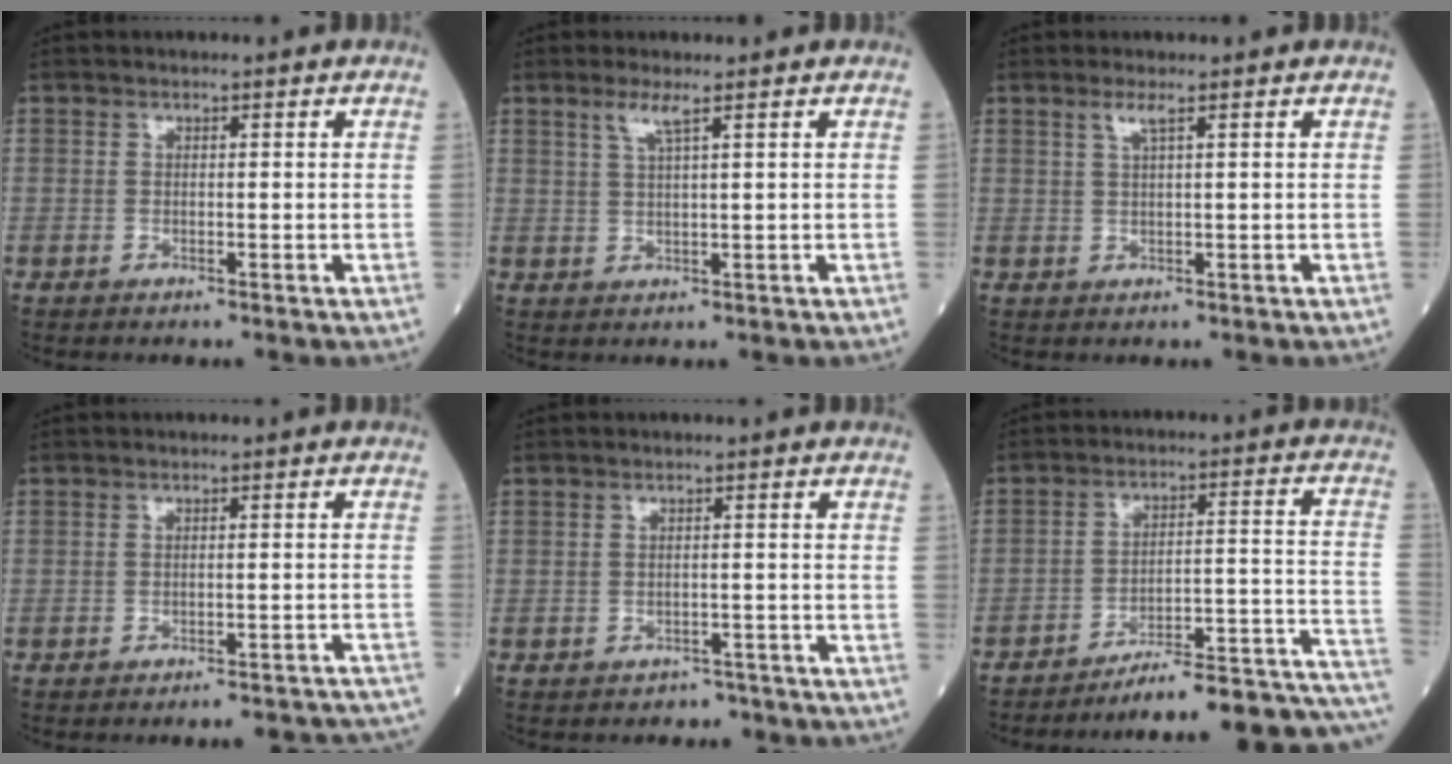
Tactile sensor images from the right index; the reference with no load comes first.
{"total": 2.7, "force": [1.6, -0.2, 2.1], "torque": [-0.050, 0.000, 0.035]}
{"total": 1.7, "force": [1.0, -0.2, 1.4], "torque": [-0.035, 0.002, 0.021]}
{"total": 11.5, "force": [-11.1, 1.3, 2.7], "torque": [-0.013, 0.015, -0.117]}
{"total": 4.3, "force": [-3.8, 2.1, 0.3], "torque": [-0.009, 0.013, -0.041]}
{"total": 16.7, "force": [-13.4, 1.4, 9.8], "torque": [-0.076, 0.046, -0.188]}